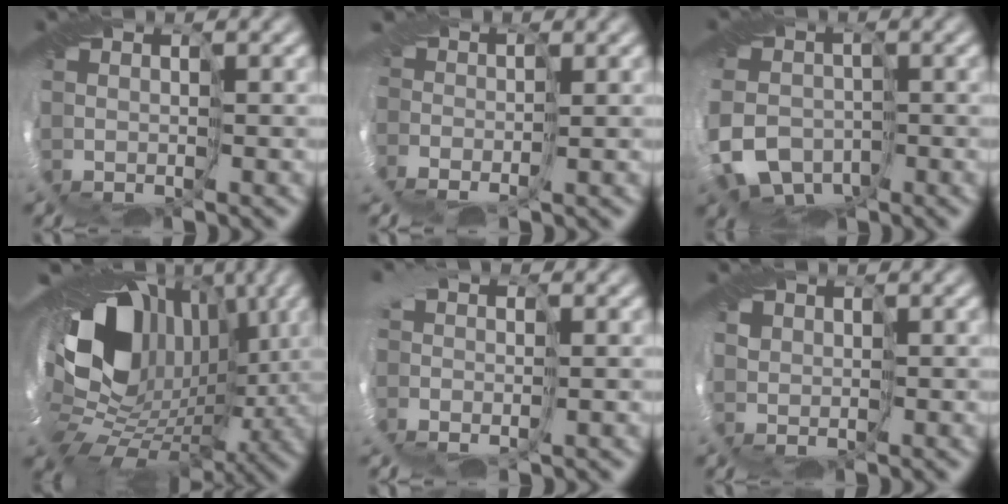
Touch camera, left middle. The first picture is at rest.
{"total": 2.4, "force": [-1.4, 1.6, 1.1], "torque": [-0.022, -0.002, -0.028]}
{"total": 6.2, "force": [-3.2, 4.7, 2.6], "torque": [-0.039, -0.012, -0.070]}
{"total": 17.3, "force": [1.7, 12.0, 12.4], "torque": [-0.210, -0.010, 0.032]}
{"total": 2.8, "force": [-0.6, 1.9, 2.0], "torque": [-0.031, 0.003, -0.015]}
{"total": 1.0, "force": [0.4, 0.9, -0.1], "torque": [0.003, -0.001, 0.004]}